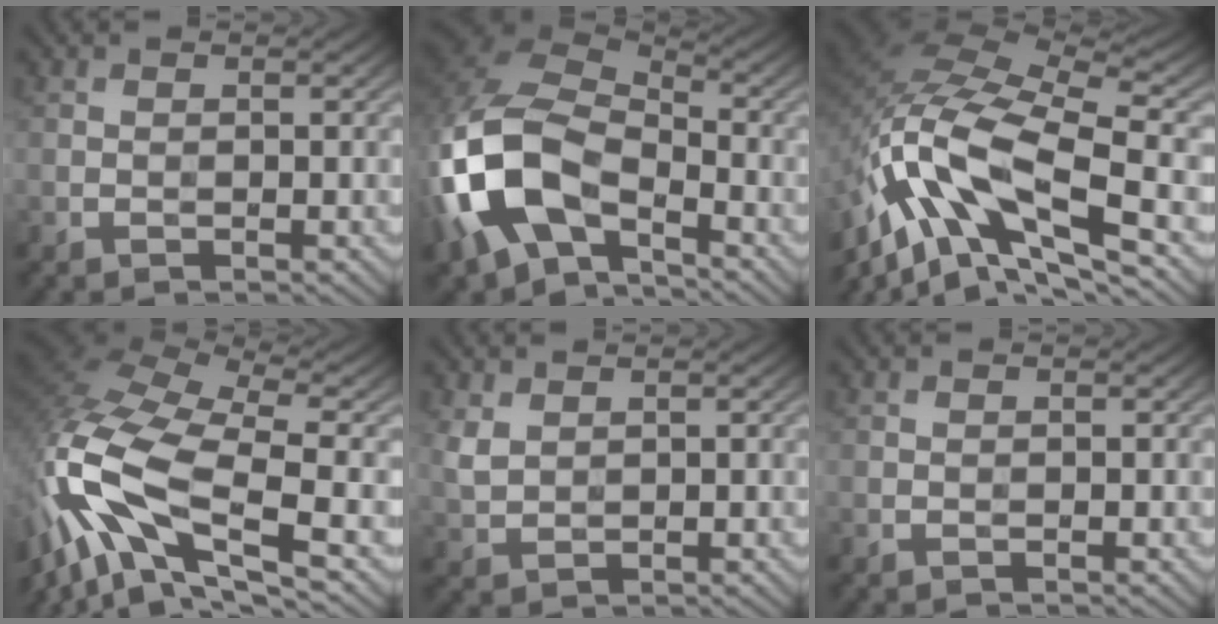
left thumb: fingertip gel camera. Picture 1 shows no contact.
{"total": 15.9, "force": [-6.4, 9.3, 11.2], "torque": [-0.273, -0.018, -0.134]}
{"total": 17.4, "force": [-6.4, 8.2, 13.9], "torque": [-0.317, -0.014, -0.120]}
{"total": 17.7, "force": [-5.1, 7.7, 15.1], "torque": [-0.371, -0.017, -0.091]}
{"total": 2.6, "force": [1.2, 1.7, 1.6], "torque": [-0.046, -0.001, 0.028]}
{"total": 0.0}